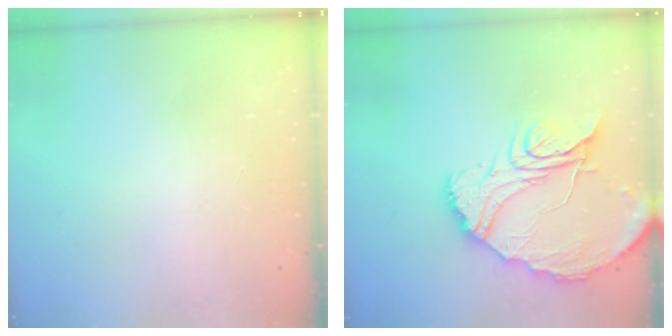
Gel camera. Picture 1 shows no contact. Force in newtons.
{"total": 16.6, "press": 16.5, "slide": 1.6}